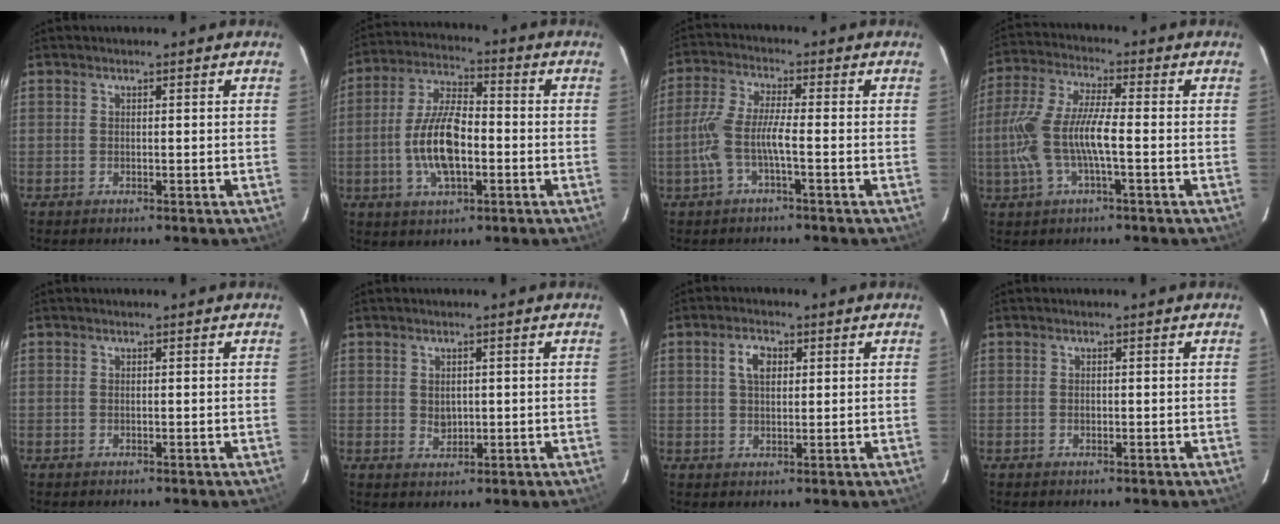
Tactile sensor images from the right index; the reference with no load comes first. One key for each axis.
{"total": 12.3, "fx": -2.8, "fy": 5.1, "fz": 10.8, "tx": -0.221, "ty": 0.005, "tz": -0.050}
{"total": 6.8, "fx": -2.3, "fy": 0.8, "fz": 6.3, "tx": -0.145, "ty": 0.003, "tz": -0.043}
{"total": 11.5, "fx": -2.5, "fy": 2.7, "fz": 10.9, "tx": -0.236, "ty": 0.002, "tz": -0.045}
{"total": 0.0}
{"total": 2.4, "fx": 0.2, "fy": 2.0, "fz": 1.3, "tx": -0.019, "ty": 0.001, "tz": 0.007}
{"total": 4.1, "fx": 1.3, "fy": 2.4, "fz": 3.0, "tx": -0.054, "ty": 0.011, "tz": 0.025}
{"total": 0.5, "fx": -0.1, "fy": 0.5, "fz": 0.0, "tx": 0.000, "ty": 0.000, "tz": 0.000}